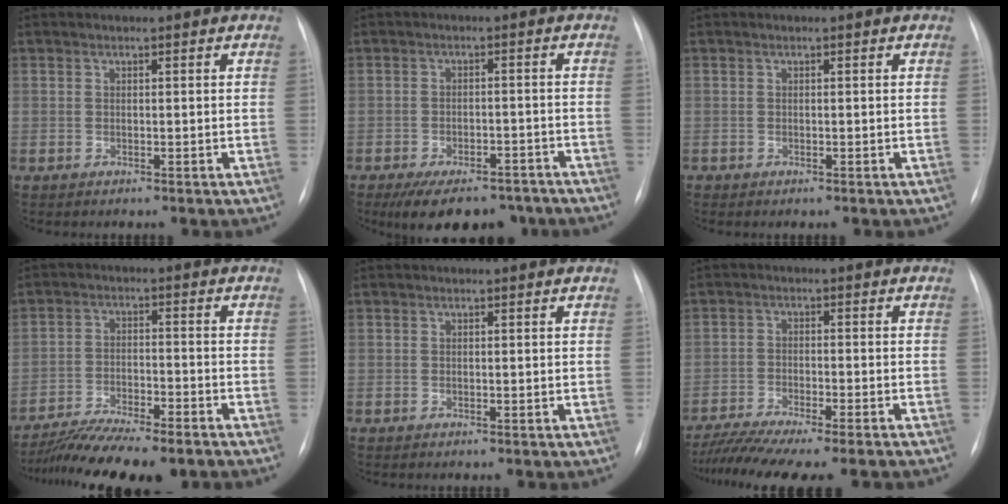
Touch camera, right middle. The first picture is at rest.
{"total": 11.6, "force": [-9.0, 5.0, 5.2], "torque": [-0.080, -0.001, -0.123]}
{"total": 0.0}
{"total": 13.0, "force": [-11.0, 1.9, 6.8], "torque": [-0.116, -0.012, -0.171]}
{"total": 0.0}
{"total": 13.3, "force": [-11.7, 0.3, 6.3], "torque": [-0.092, -0.017, -0.175]}